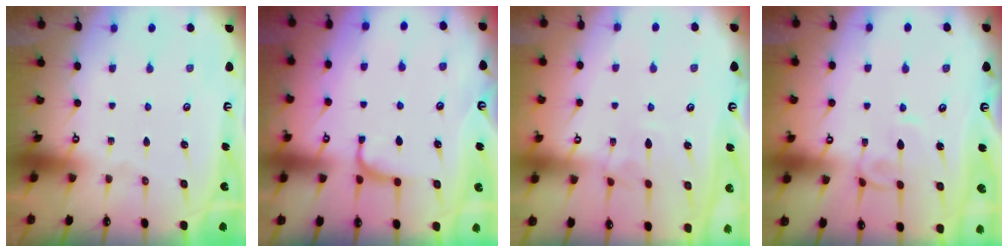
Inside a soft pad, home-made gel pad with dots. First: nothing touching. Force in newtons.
{"total": 1.0, "press": 0.9, "slide": 0.5}
{"total": 2.5, "press": 2.5, "slide": 0.5}
{"total": 2.9, "press": 2.9, "slide": 0.1}